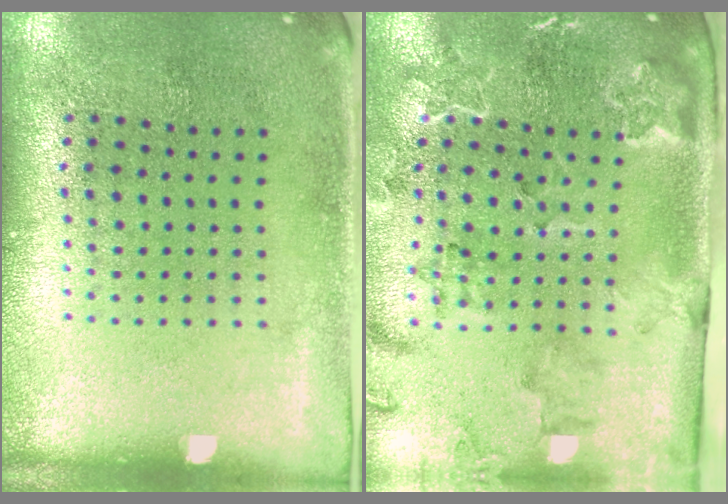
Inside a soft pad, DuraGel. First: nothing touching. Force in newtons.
{"total": 2.3, "press": 2.3, "slide": 0.1}